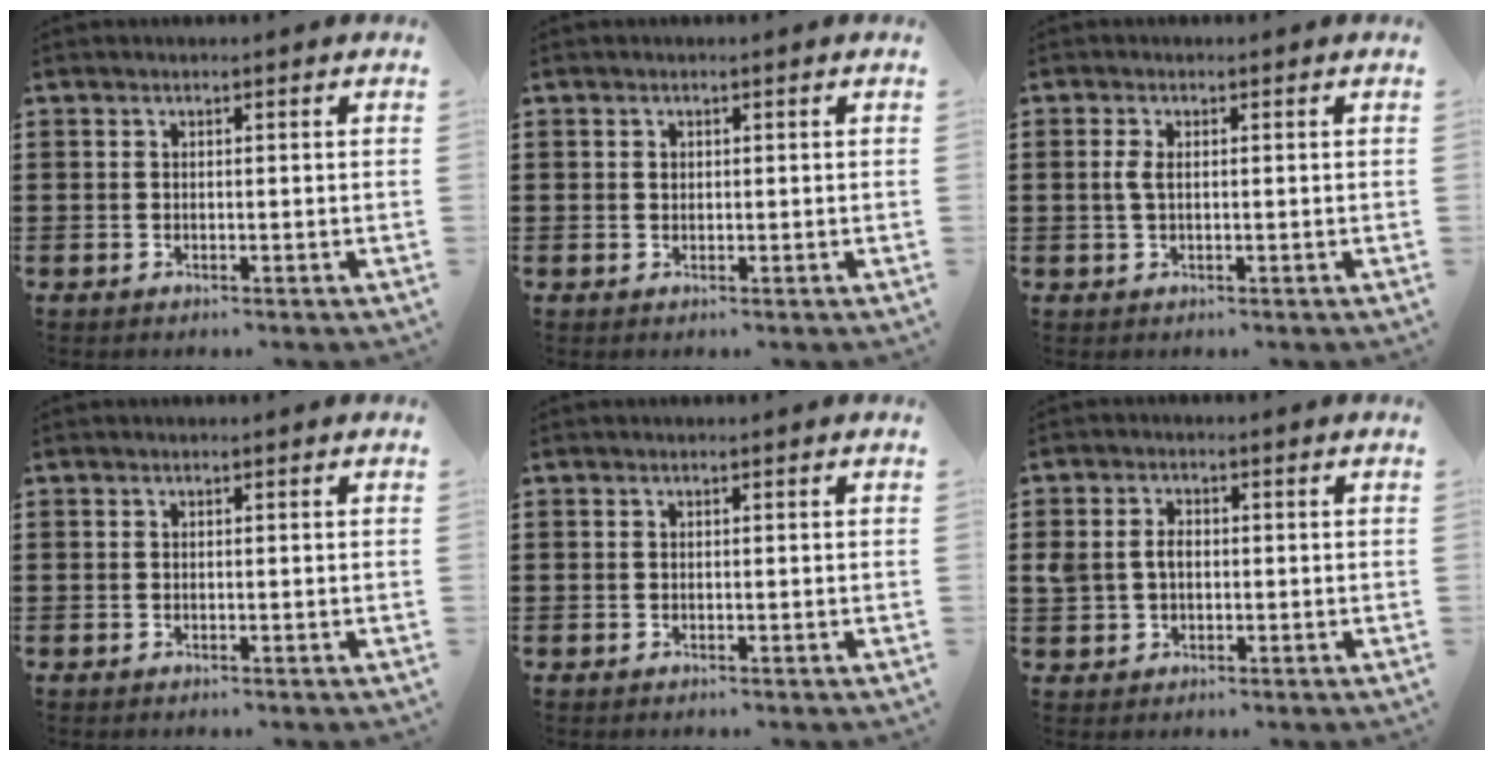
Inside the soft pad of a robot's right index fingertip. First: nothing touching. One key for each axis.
{"total": 0.7, "fx": 0.2, "fy": 0.6, "fz": 0.3, "tx": -0.009, "ty": 0.001, "tz": 0.005}
{"total": 2.1, "fx": 0.1, "fy": 0.8, "fz": 1.9, "tx": -0.047, "ty": 0.000, "tz": -0.001}
{"total": 0.0}
{"total": 0.0}
{"total": 3.3, "fx": 0.1, "fy": 2.6, "fz": 2.1, "tx": -0.060, "ty": 0.006, "tz": -0.005}